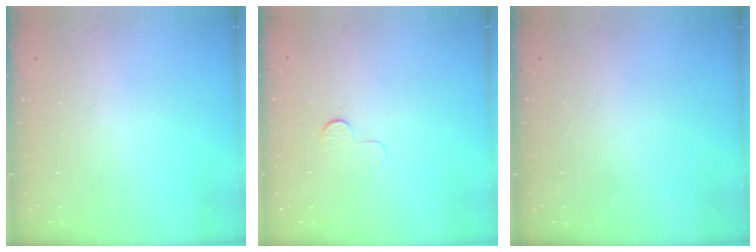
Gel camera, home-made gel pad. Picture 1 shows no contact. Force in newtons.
{"total": 3.2, "press": 3.1, "slide": 0.3}
{"total": 0.0}